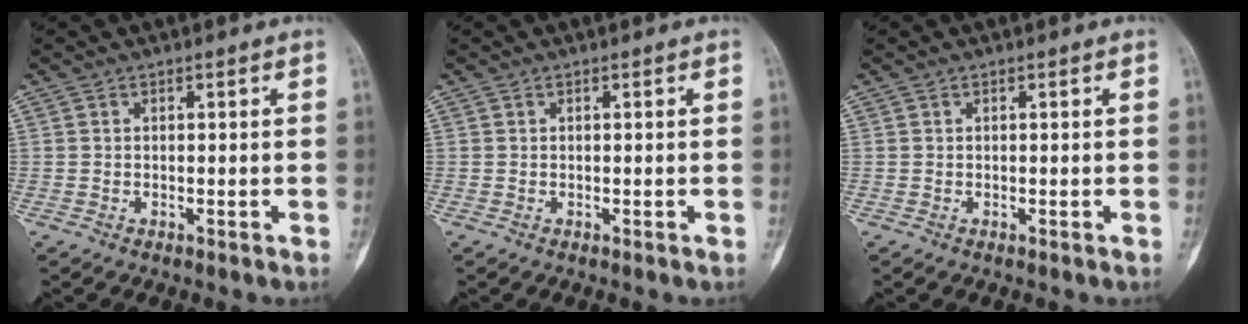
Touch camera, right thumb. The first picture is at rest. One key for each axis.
{"total": 0.0}
{"total": 0.0}